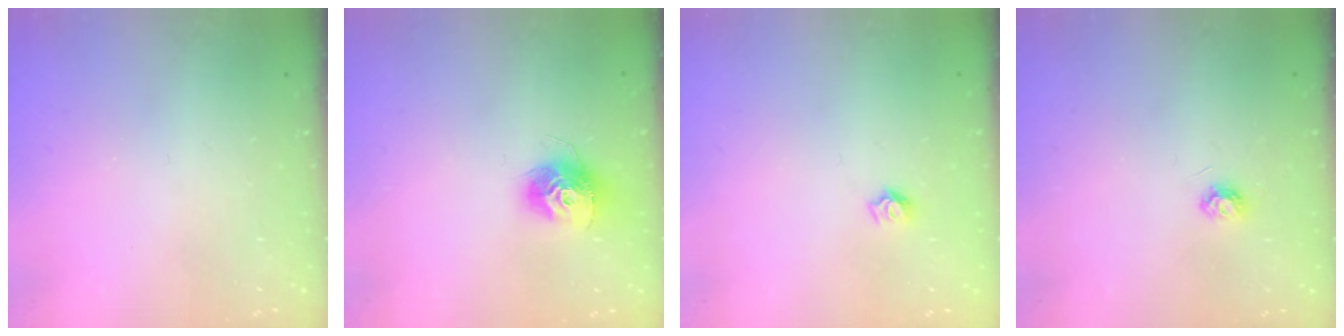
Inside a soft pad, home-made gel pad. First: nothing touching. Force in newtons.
{"total": 11.8, "press": 11.8, "slide": 0.9}
{"total": 5.5, "press": 5.5, "slide": 0.5}
{"total": 3.8, "press": 3.8, "slide": 0.5}